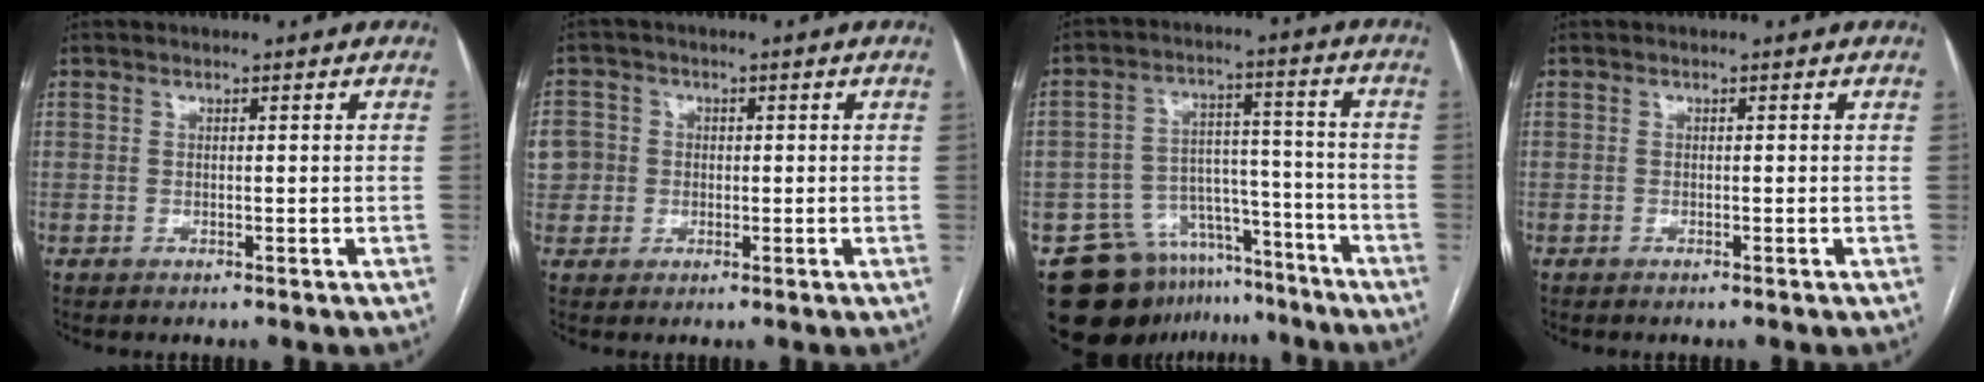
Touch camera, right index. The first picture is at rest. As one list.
[{"total": 6.9, "force": [0.5, 6.8, 1.3], "torque": [-0.039, 0.028, 0.018]}, {"total": 14.6, "force": [-11.6, 8.5, 2.8], "torque": [-0.042, 0.059, -0.167]}, {"total": 0.0}]